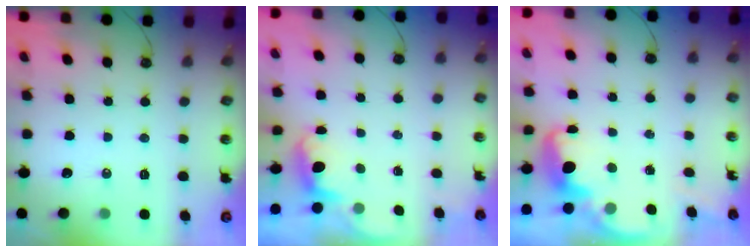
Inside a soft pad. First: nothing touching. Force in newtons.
{"total": 0.8, "press": 0.4, "slide": 0.7}
{"total": 2.5, "press": 2.5, "slide": 0.4}